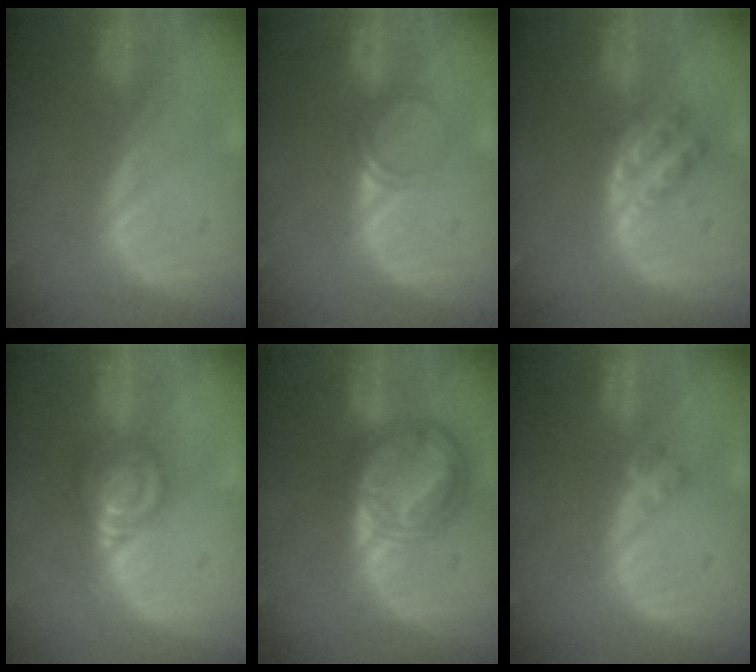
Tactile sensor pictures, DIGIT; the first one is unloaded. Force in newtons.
{"total": 2.1, "press": 1.8, "slide": 1.1}
{"total": 4.9, "press": 4.7, "slide": 1.6}
{"total": 6.6, "press": 5.7, "slide": 3.4}
{"total": 8.6, "press": 8.5, "slide": 0.6}
{"total": 1.6, "press": 1.6, "slide": 0.2}